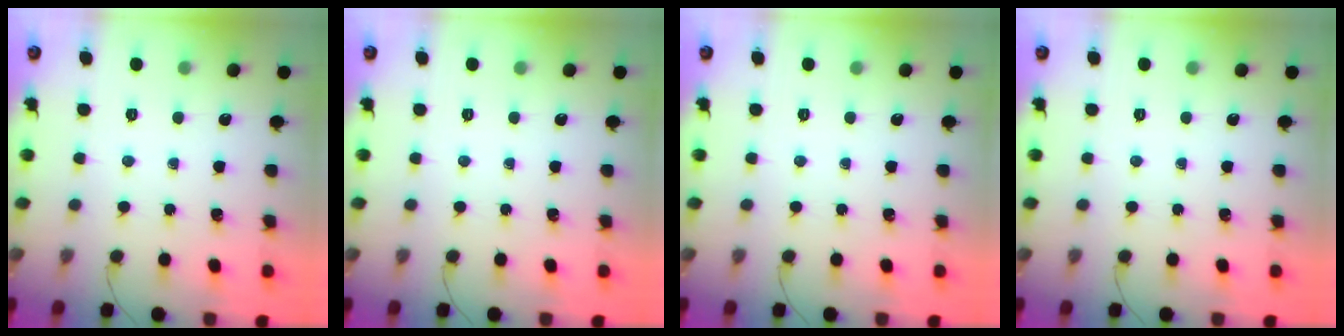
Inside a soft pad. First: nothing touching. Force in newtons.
{"total": 0.0}
{"total": 0.0}
{"total": 0.0}